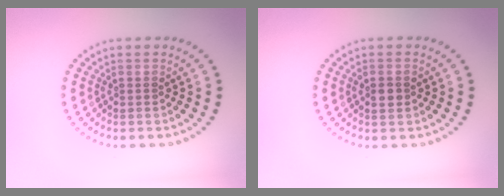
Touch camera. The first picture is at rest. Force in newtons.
{"total": 1.3, "press": 1.3, "slide": 0.2}